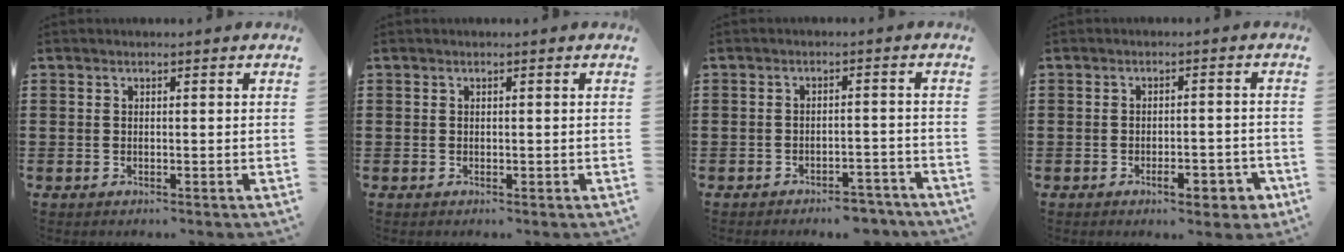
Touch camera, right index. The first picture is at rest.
{"total": 0.0}
{"total": 3.5, "force": [-3.4, 0.3, 0.9], "torque": [-0.018, 0.003, -0.068]}
{"total": 5.2, "force": [-2.9, 1.8, 3.8], "torque": [-0.050, -0.002, -0.050]}